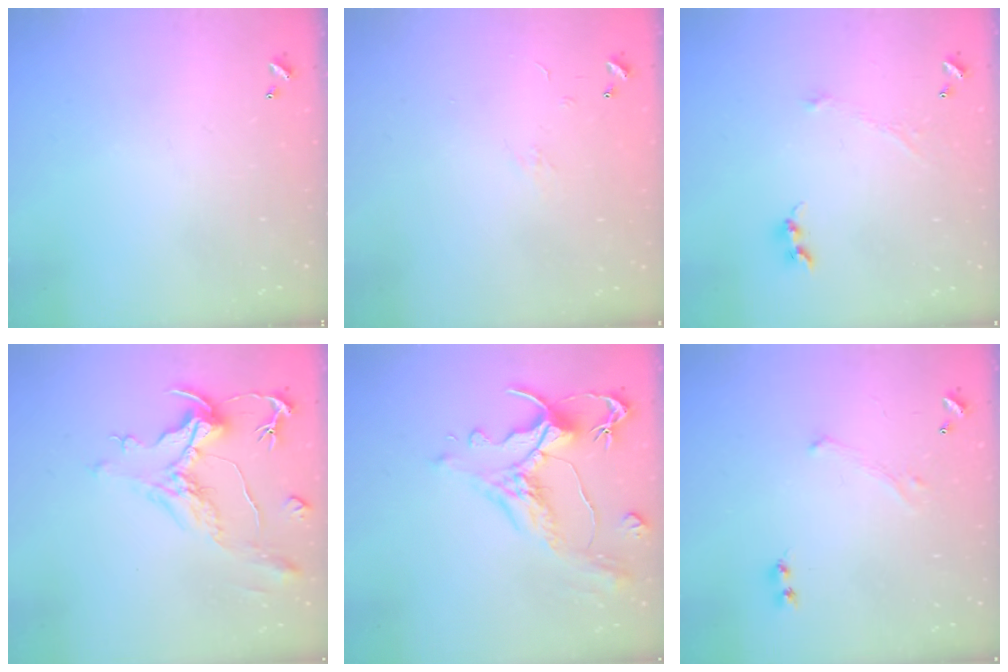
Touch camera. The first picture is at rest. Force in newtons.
{"total": 4.7, "press": 4.6, "slide": 0.7}
{"total": 1.2, "press": 1.2, "slide": 0.1}
{"total": 1.9, "press": 1.4, "slide": 1.2}
{"total": 1.6, "press": 0.4, "slide": 1.6}
{"total": 0.0}